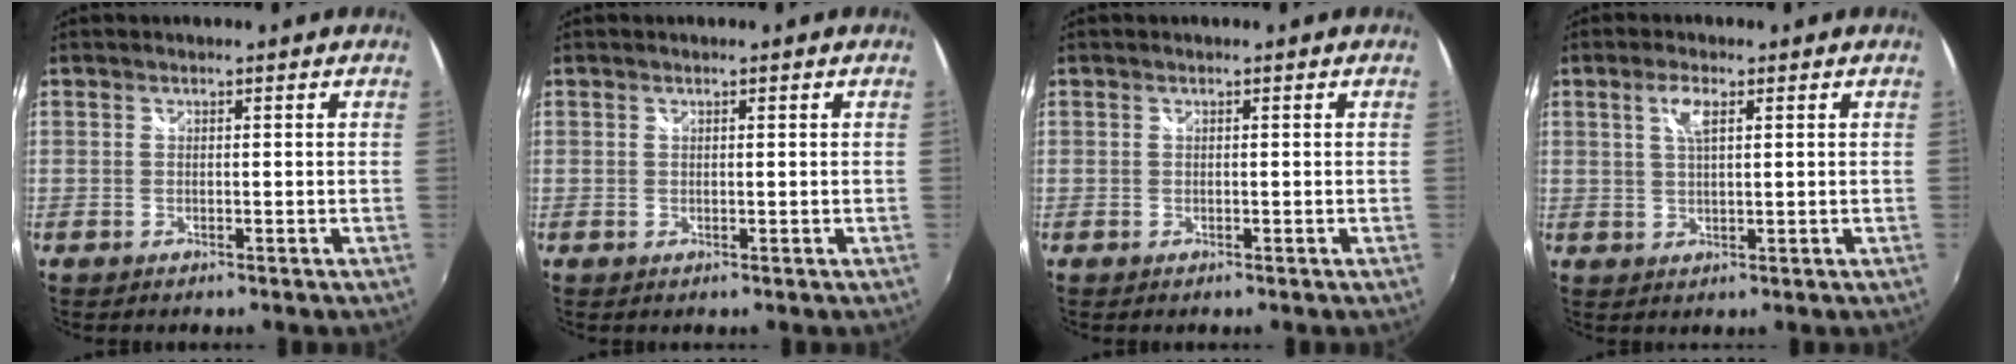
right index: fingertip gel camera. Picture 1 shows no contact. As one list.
[{"total": 0.0}, {"total": 0.0}, {"total": 3.4, "force": [1.4, 1.0, 2.9], "torque": [-0.056, 0.004, 0.025]}]